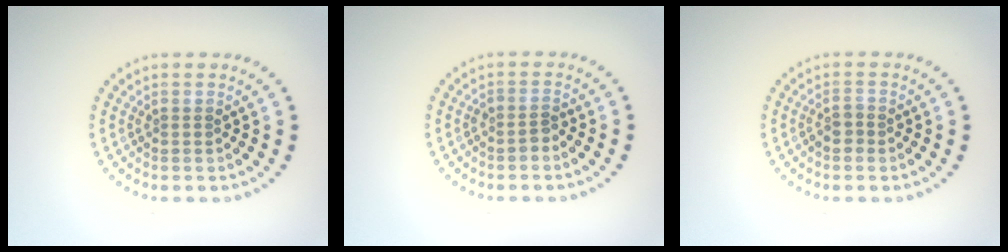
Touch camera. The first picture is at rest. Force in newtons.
{"total": 1.3, "press": 0.9, "slide": 0.9}
{"total": 1.5, "press": 1.3, "slide": 0.9}